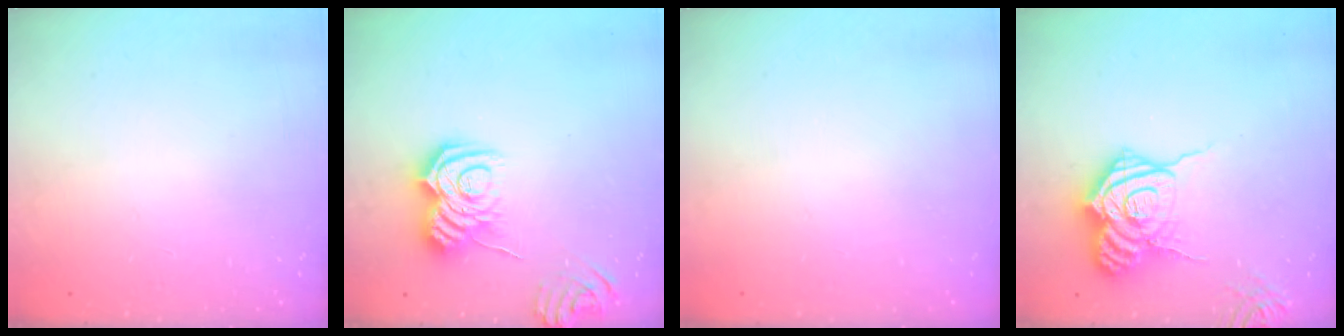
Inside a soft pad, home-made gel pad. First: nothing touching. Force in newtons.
{"total": 13.1, "press": 13.1, "slide": 1.0}
{"total": 0.0}
{"total": 19.0, "press": 19.0, "slide": 1.7}